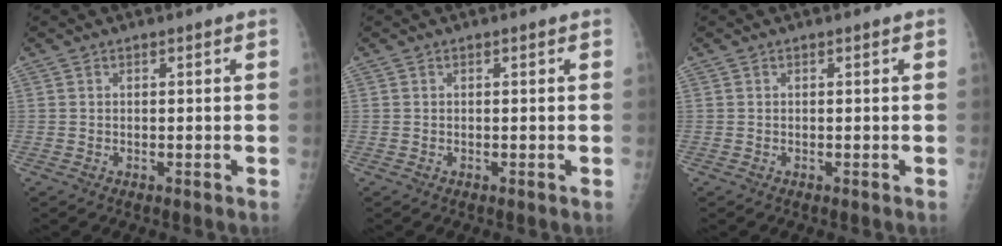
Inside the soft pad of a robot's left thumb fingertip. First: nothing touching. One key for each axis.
{"total": 0.0}
{"total": 0.0}